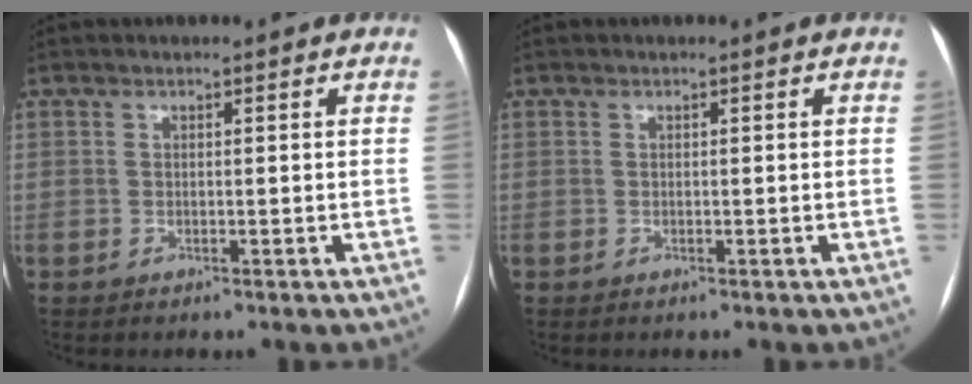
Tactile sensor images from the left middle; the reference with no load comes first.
{"total": 0.0}